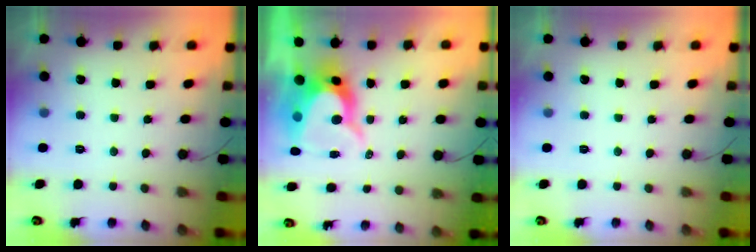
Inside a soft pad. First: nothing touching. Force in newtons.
{"total": 10.6, "press": 10.6, "slide": 0.8}
{"total": 0.0}